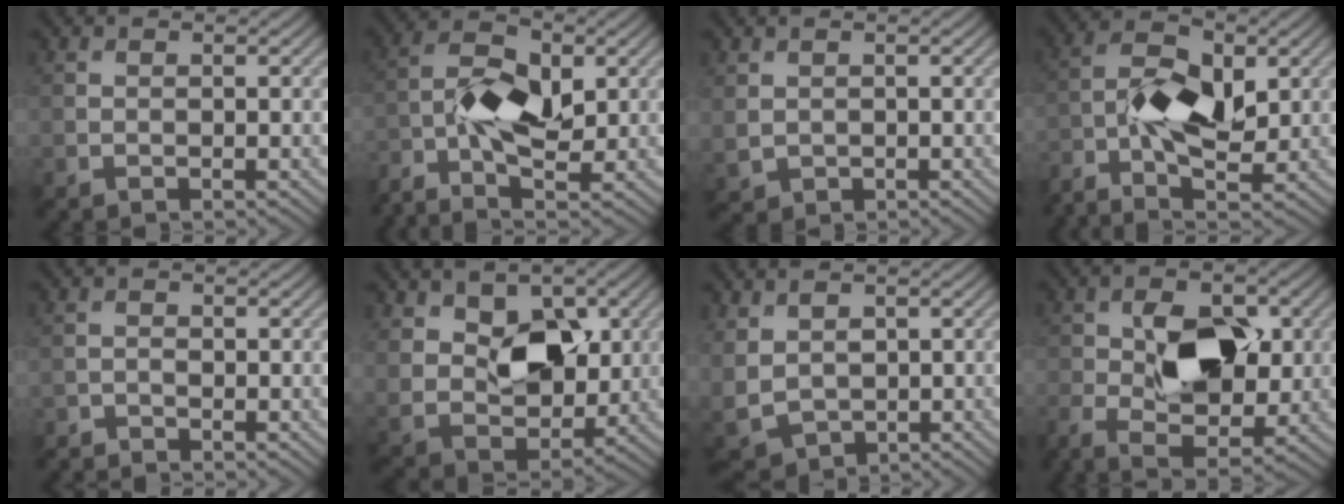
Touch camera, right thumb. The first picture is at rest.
{"total": 7.8, "force": [-2.3, 3.5, 6.6], "torque": [-0.136, 0.006, -0.055]}
{"total": 1.8, "force": [0.5, 1.5, 0.9], "torque": [-0.030, -0.007, 0.015]}
{"total": 8.9, "force": [-2.2, 4.2, 7.6], "torque": [-0.157, 0.006, -0.051]}
{"total": 1.6, "force": [-1.5, 0.3, 0.2], "torque": [-0.006, -0.003, -0.035]}
{"total": 10.3, "force": [3.3, 6.8, 7.0], "torque": [-0.138, -0.012, 0.050]}
{"total": 6.6, "force": [1.2, 5.0, 4.1], "torque": [-0.126, -0.015, 0.033]}
{"total": 10.9, "force": [-0.6, 6.2, 8.9], "torque": [-0.162, -0.003, -0.013]}